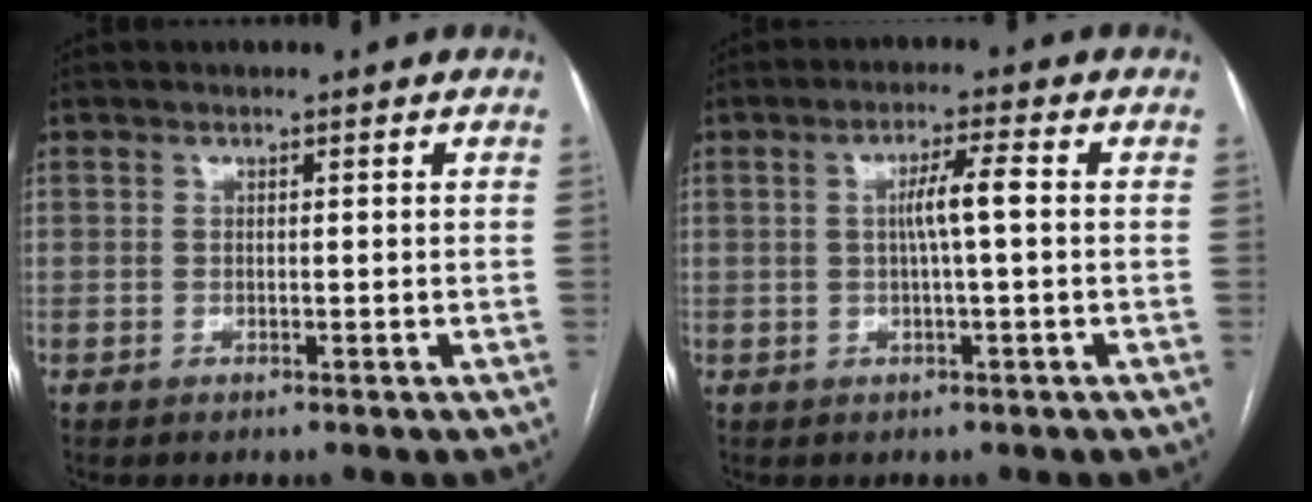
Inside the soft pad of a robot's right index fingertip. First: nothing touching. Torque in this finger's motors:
{"motor_torque": [0.78, 0.02, 0.37, 0.10]}